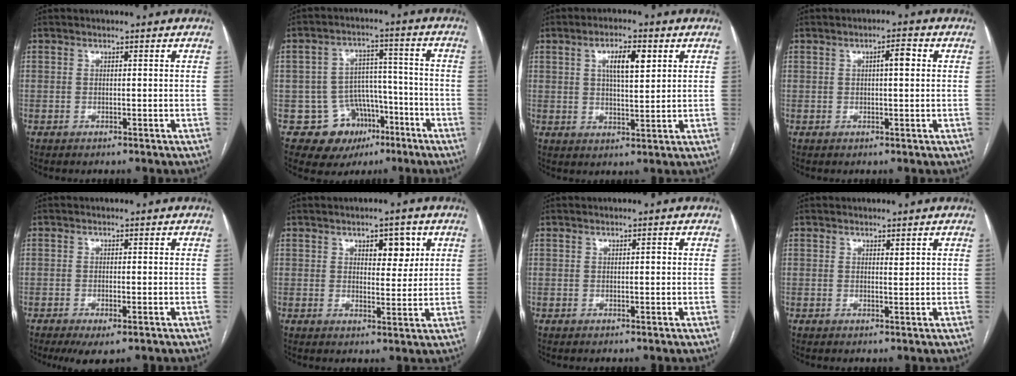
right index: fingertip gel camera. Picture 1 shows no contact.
{"total": 9.5, "force": [-4.7, 8.0, 1.9], "torque": [-0.012, 0.041, -0.058]}
{"total": 6.2, "force": [2.3, 1.8, 5.5], "torque": [-0.095, 0.006, 0.040]}
{"total": 2.8, "force": [0.6, 0.6, 2.7], "torque": [-0.043, 0.009, 0.008]}
{"total": 3.9, "force": [-2.3, 1.1, 3.0], "torque": [-0.046, -0.007, -0.030]}
{"total": 5.1, "force": [2.3, 2.4, 3.9], "torque": [-0.048, 0.001, 0.032]}
{"total": 0.6, "force": [0.1, 0.2, 0.5], "torque": [-0.008, 0.001, 0.000]}
{"total": 0.7, "force": [0.6, 0.2, 0.5], "torque": [-0.010, -0.005, 0.009]}